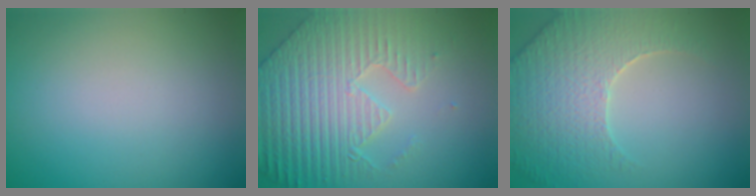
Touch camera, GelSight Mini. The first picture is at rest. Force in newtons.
{"total": 6.6, "press": 5.7, "slide": 3.2}
{"total": 5.9, "press": 5.1, "slide": 3.0}